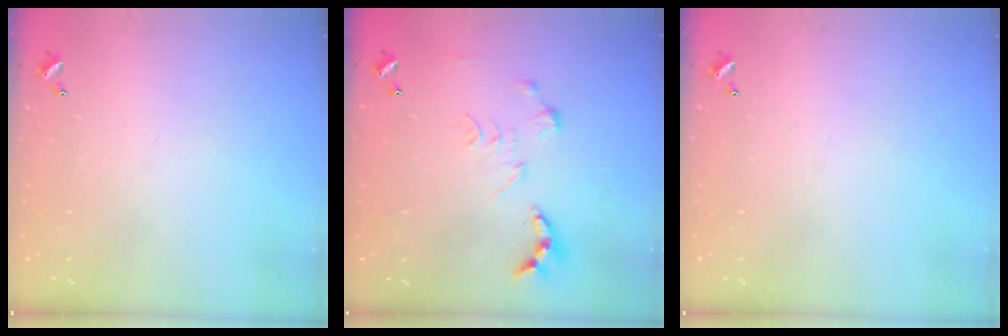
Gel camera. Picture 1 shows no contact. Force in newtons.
{"total": 0.0}
{"total": 0.0}